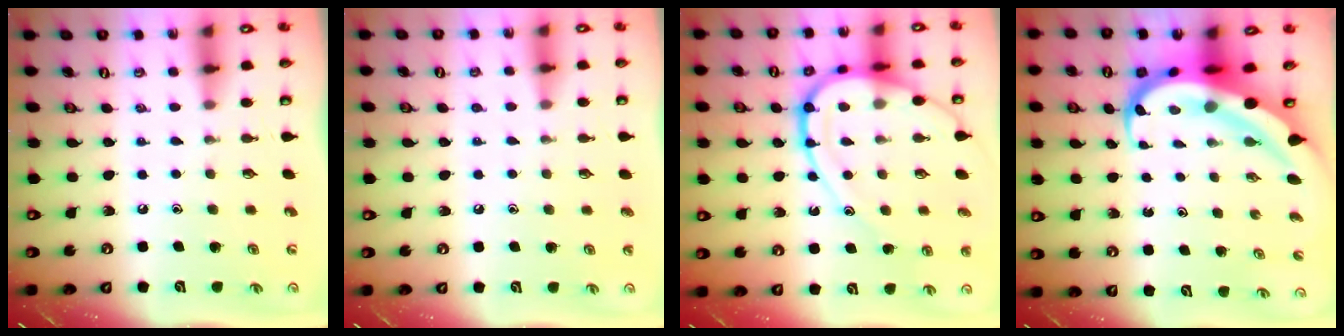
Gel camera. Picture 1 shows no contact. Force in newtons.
{"total": 1.7, "press": 1.7, "slide": 0.1}
{"total": 16.8, "press": 16.7, "slide": 1.6}
{"total": 11.3, "press": 11.3, "slide": 1.3}